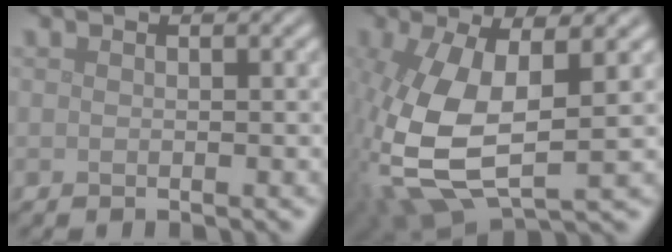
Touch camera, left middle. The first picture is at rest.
{"total": 11.1, "force": [-1.1, 5.4, 9.6], "torque": [-0.242, -0.018, -0.018]}